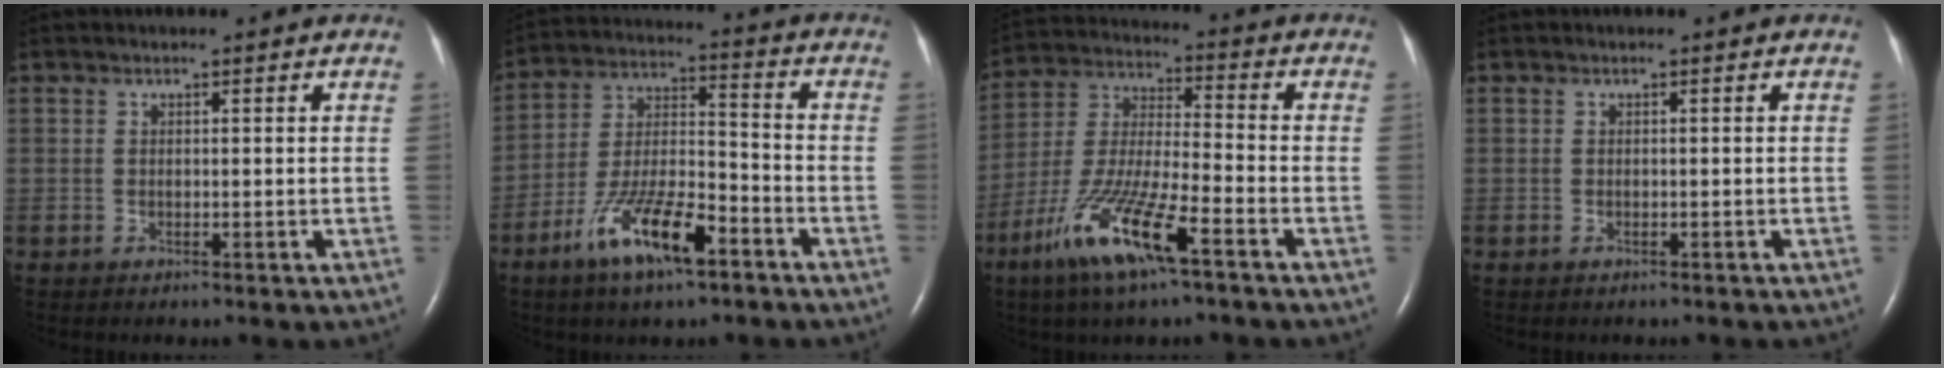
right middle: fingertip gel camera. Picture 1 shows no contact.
{"total": 12.5, "force": [-7.2, 3.1, 9.7], "torque": [-0.194, -0.002, -0.129]}
{"total": 14.1, "force": [-7.8, 1.7, 11.6], "torque": [-0.246, -0.023, -0.148]}
{"total": 0.5, "force": [-0.4, 0.2, 0.2], "torque": [-0.012, -0.002, -0.004]}